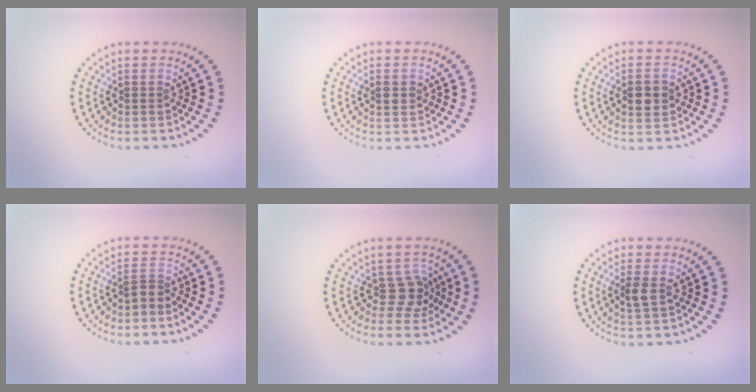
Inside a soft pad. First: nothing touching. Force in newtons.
{"total": 1.2, "press": 1.2, "slide": 0.2}
{"total": 2.9, "press": 2.9, "slide": 0.1}
{"total": 1.1, "press": 0.7, "slide": 0.9}
{"total": 2.4, "press": 2.0, "slide": 1.4}
{"total": 1.5, "press": 1.5, "slide": 0.4}